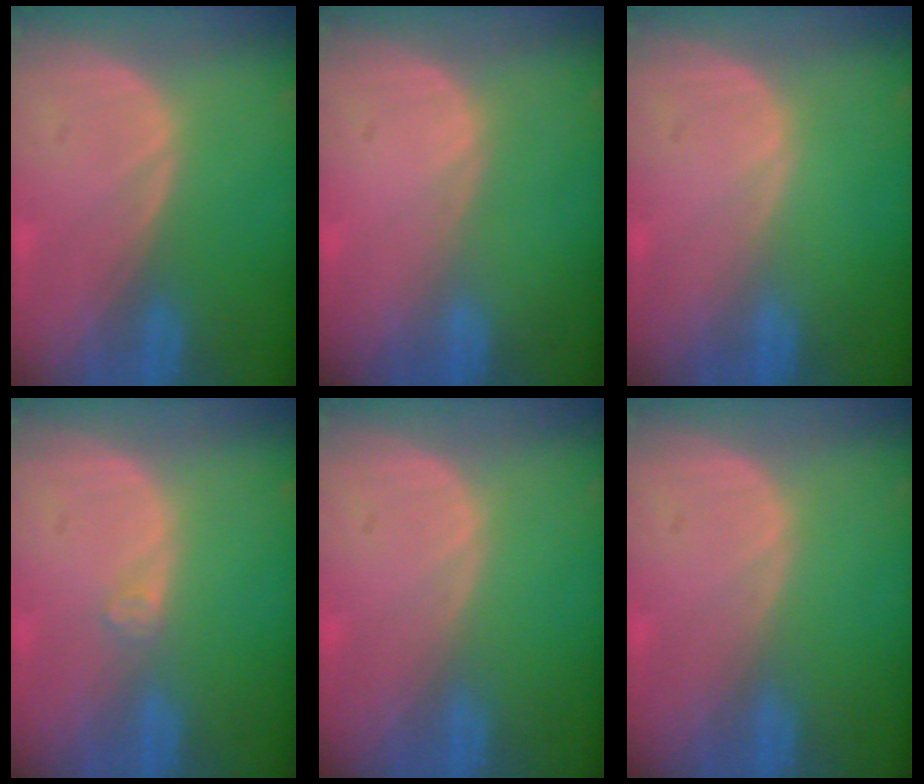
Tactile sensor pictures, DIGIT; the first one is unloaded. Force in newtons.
{"total": 0.0}
{"total": 0.0}
{"total": 1.1, "press": 1.0, "slide": 0.2}
{"total": 0.0}
{"total": 0.0}